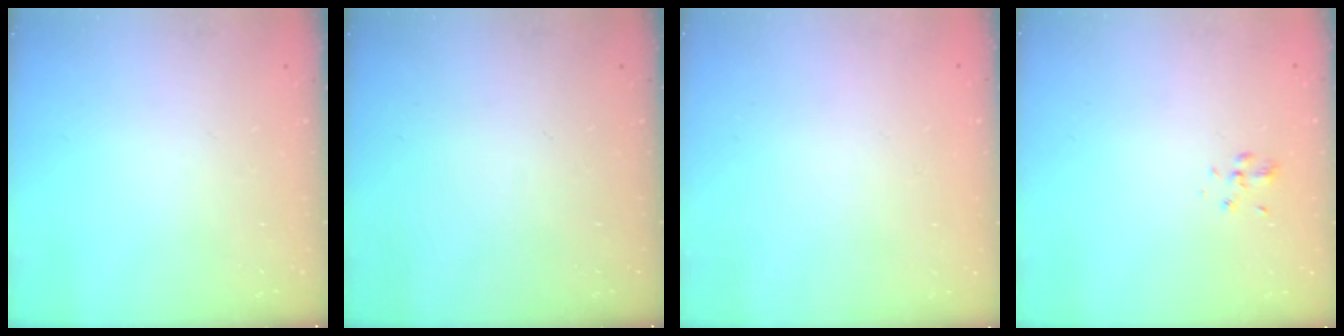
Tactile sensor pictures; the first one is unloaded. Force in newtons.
{"total": 0.0}
{"total": 1.8, "press": 1.8, "slide": 0.2}
{"total": 1.9, "press": 1.6, "slide": 0.9}